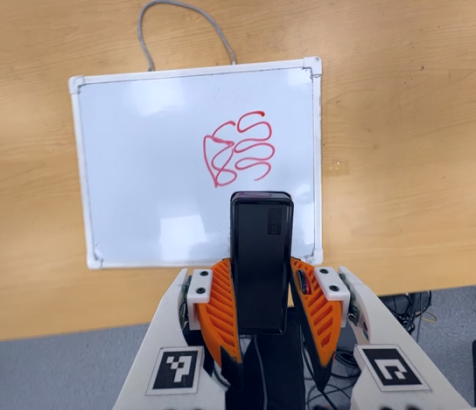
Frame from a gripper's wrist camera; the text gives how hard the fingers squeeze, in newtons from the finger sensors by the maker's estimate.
{"total": 4.1, "left": 2.7, "right": 5.6}